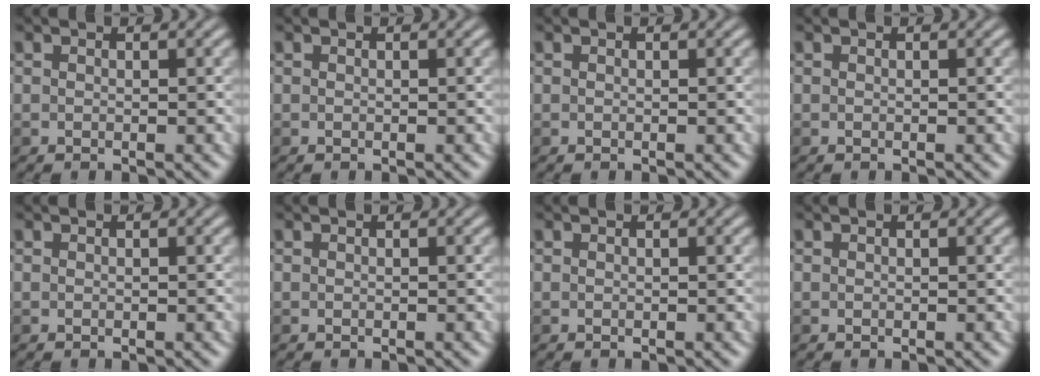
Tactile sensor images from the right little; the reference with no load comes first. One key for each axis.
{"total": 0.0}
{"total": 0.0}
{"total": 0.0}
{"total": 0.0}
{"total": 0.0}
{"total": 0.0}
{"total": 0.0}